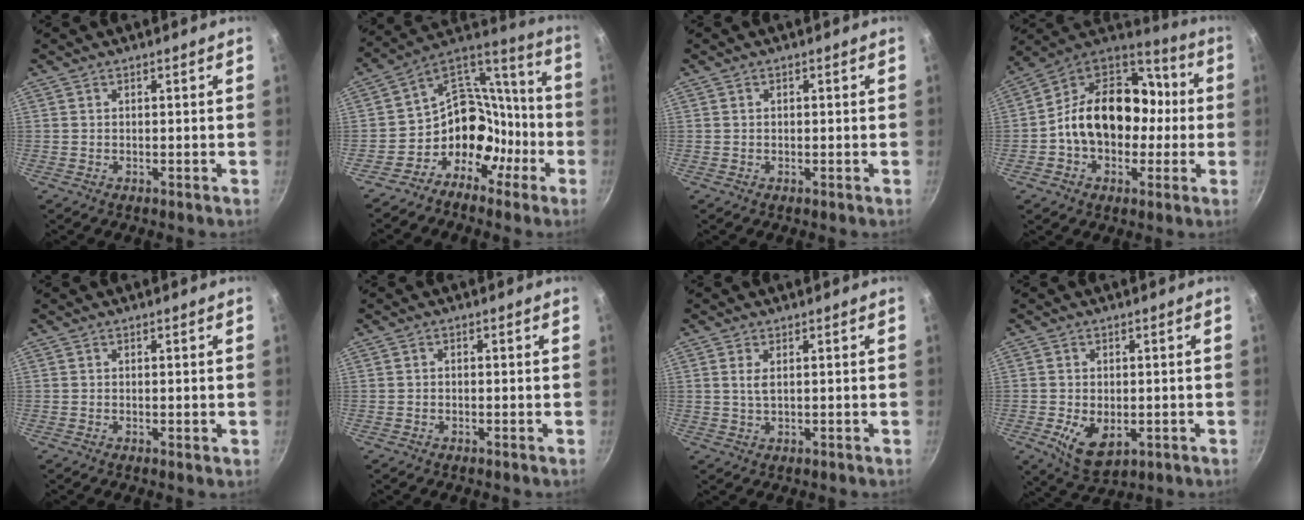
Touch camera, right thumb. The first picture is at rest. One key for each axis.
{"total": 15.4, "fx": -6.7, "fy": 12.0, "fz": 6.8, "tx": -0.043, "ty": 0.098, "tz": -0.126}
{"total": 0.7, "fx": 0.1, "fy": 0.6, "fz": 0.4, "tx": -0.004, "ty": 0.005, "tz": 0.001}
{"total": 20.4, "fx": -1.1, "fy": 15.3, "fz": 13.4, "tx": -0.184, "ty": 0.057, "tz": -0.031}
{"total": 1.0, "fx": -0.1, "fy": 0.3, "fz": 0.9, "tx": -0.014, "ty": -0.001, "tz": -0.002}
{"total": 0.6, "fx": -0.3, "fy": 0.4, "fz": 0.3, "tx": -0.007, "ty": 0.004, "tz": -0.006}
{"total": 2.3, "fx": 0.6, "fy": 1.0, "fz": 1.9, "tx": -0.038, "ty": -0.003, "tz": 0.013}
{"total": 8.1, "fx": -1.8, "fy": 5.0, "fz": 6.1, "tx": -0.096, "ty": -0.015, "tz": -0.017}